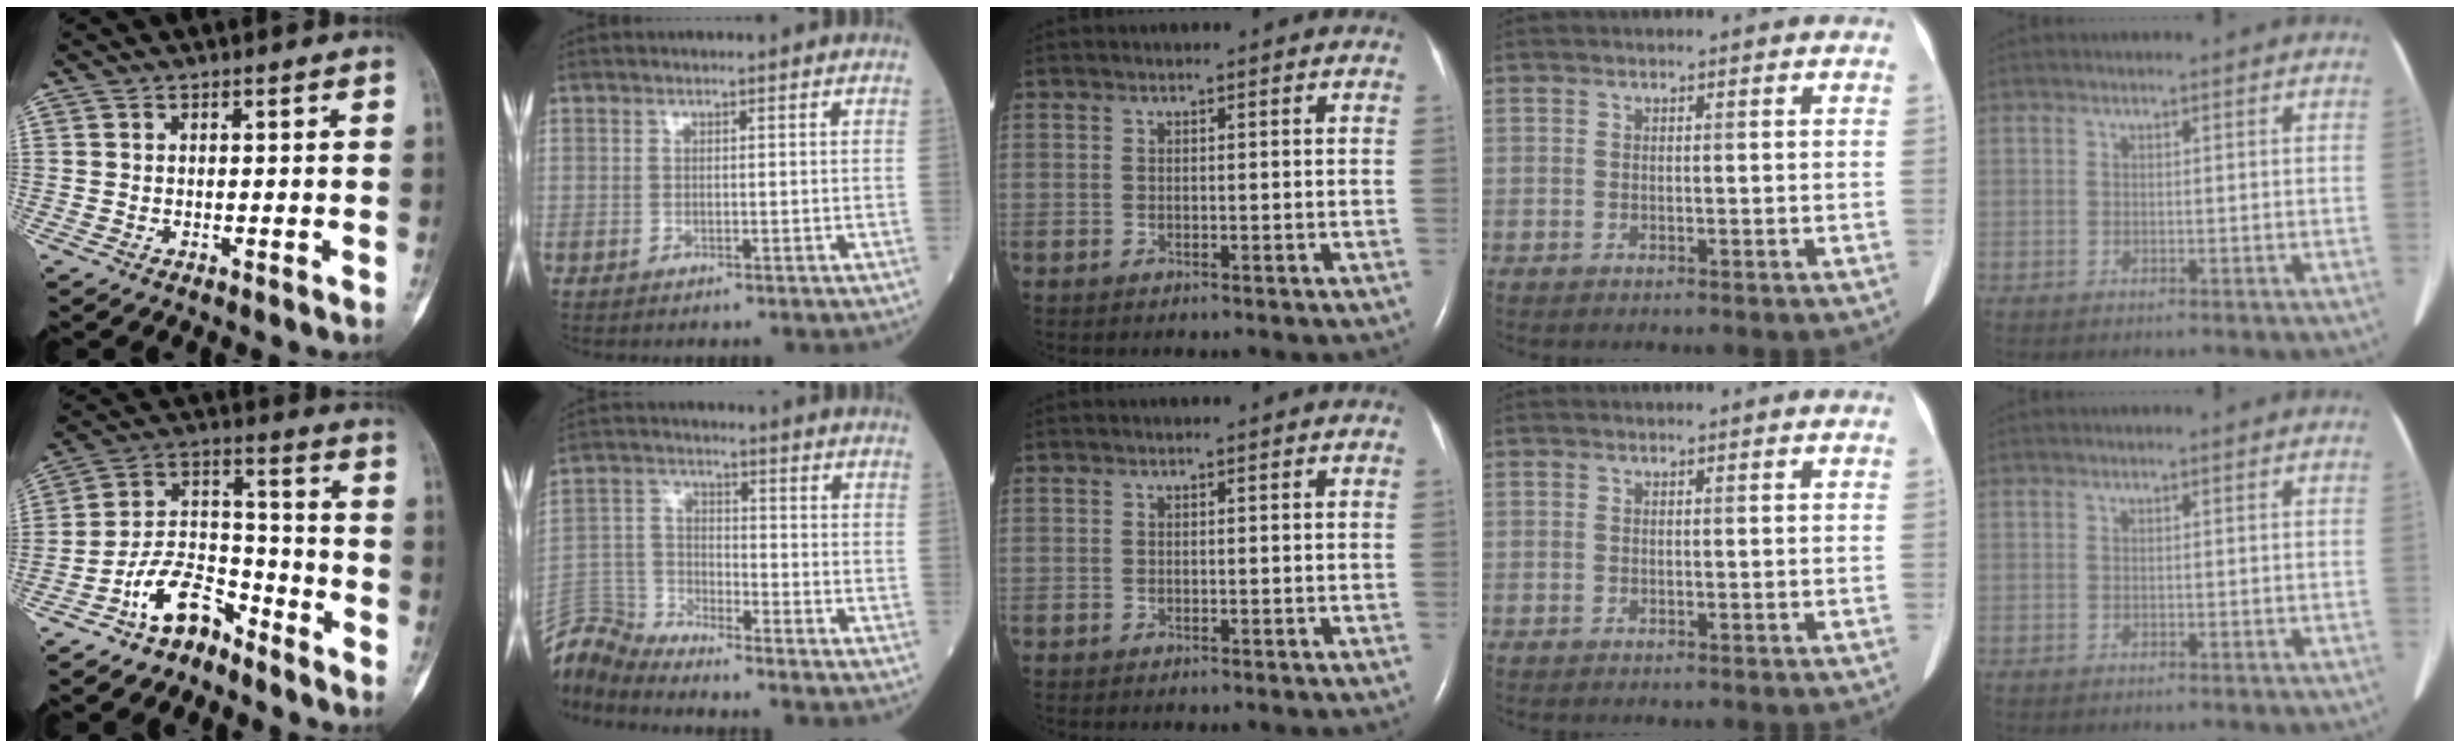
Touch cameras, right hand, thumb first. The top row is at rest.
{"thumb": {"total": 10.5, "force": [-7.7, 5.2, 4.9], "torque": [-0.082, 0.089, -0.150]}, "index": {"total": 8.3, "force": [-8.3, -0.9, -0.4], "torque": [-0.003, 0.013, -0.165]}}